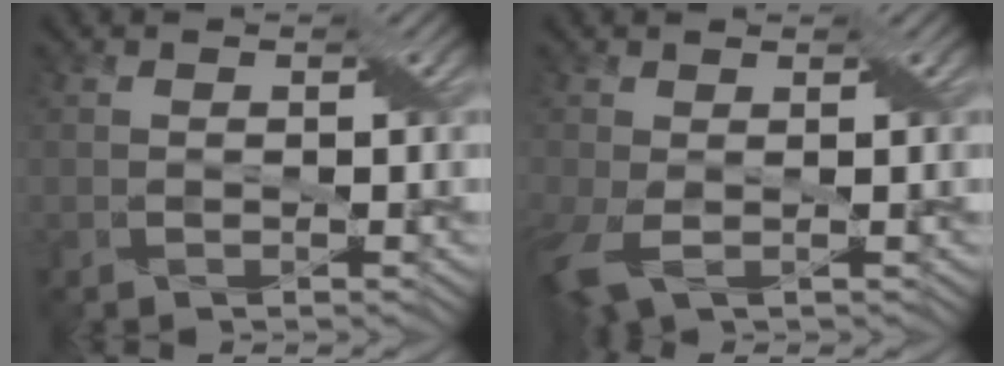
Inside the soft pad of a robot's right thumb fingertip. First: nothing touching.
{"total": 4.4, "force": [-1.0, 2.4, 3.6], "torque": [-0.103, -0.012, -0.020]}